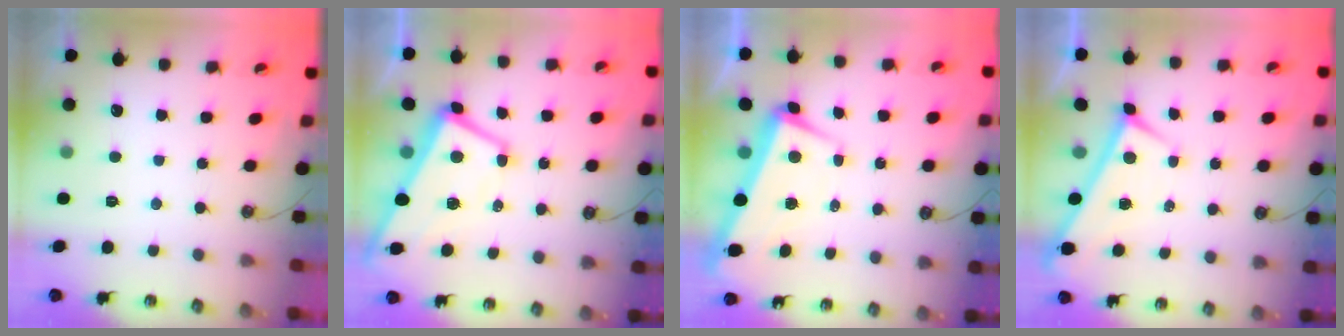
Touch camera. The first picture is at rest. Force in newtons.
{"total": 1.2, "press": 0.4, "slide": 1.1}
{"total": 2.1, "press": 0.6, "slide": 2.0}
{"total": 0.0}